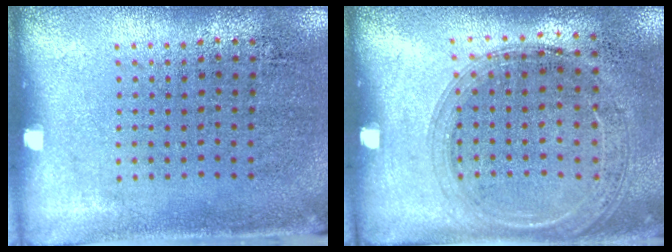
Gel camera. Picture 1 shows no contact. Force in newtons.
{"total": 1.5, "press": 1.4, "slide": 0.3}